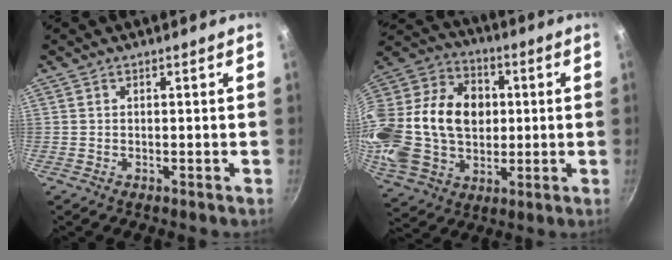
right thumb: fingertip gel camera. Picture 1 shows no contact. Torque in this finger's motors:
{"motor_torque": [2.47, 2.55, 2.10, -0.67, 0.38]}